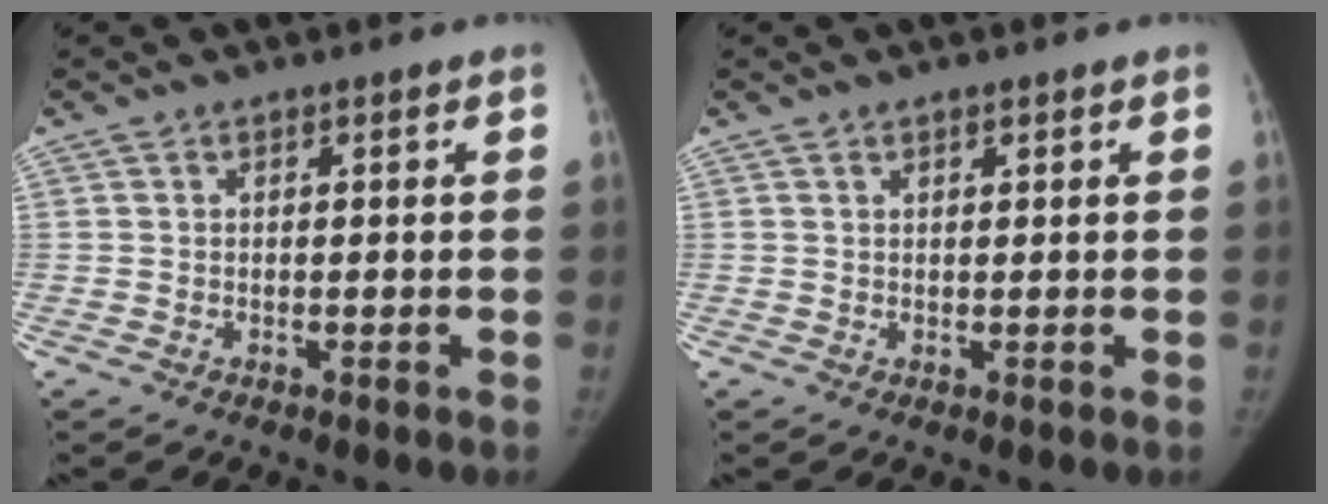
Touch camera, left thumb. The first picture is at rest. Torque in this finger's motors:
{"motor_torque": [-0.03, -0.07, -0.06, 0.14, -0.03]}